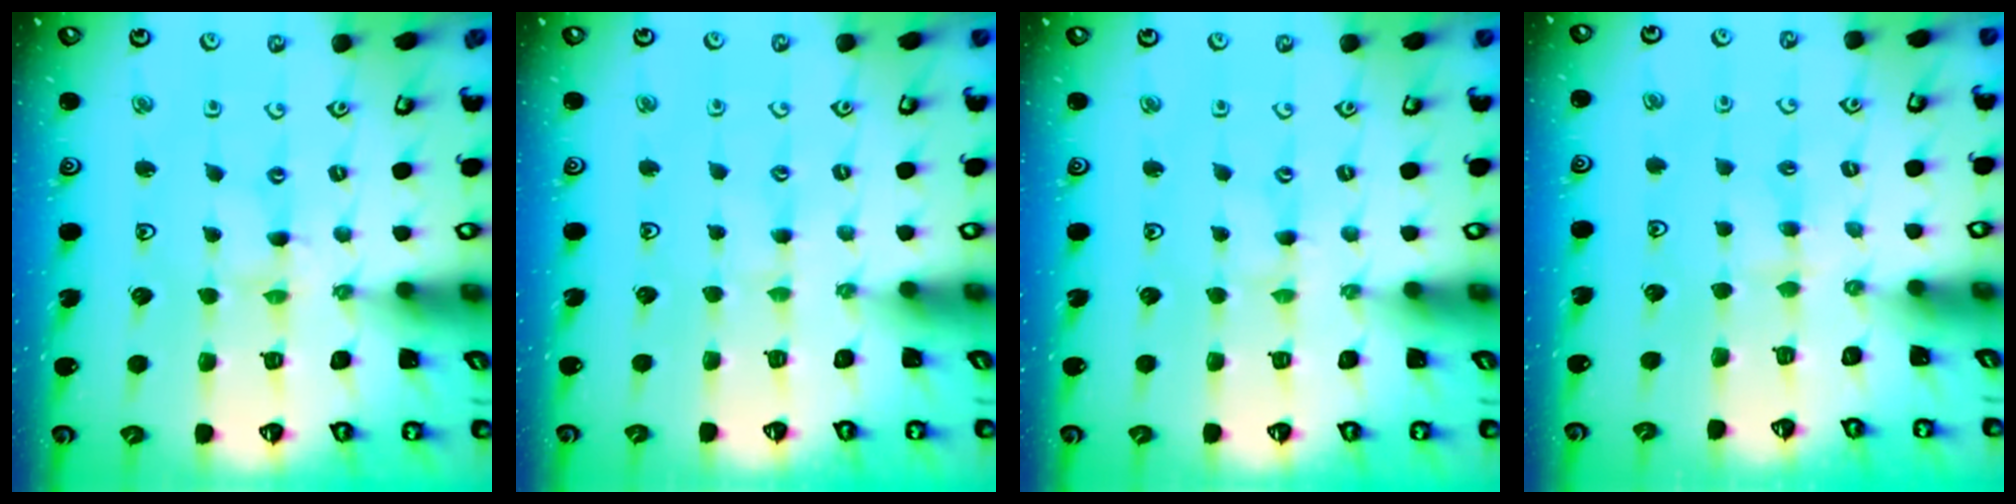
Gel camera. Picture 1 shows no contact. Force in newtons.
{"total": 1.7, "press": 1.7, "slide": 0.3}
{"total": 0.0}
{"total": 2.1, "press": 2.1, "slide": 0.4}